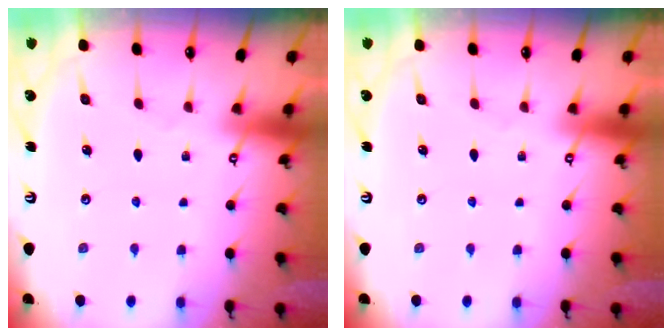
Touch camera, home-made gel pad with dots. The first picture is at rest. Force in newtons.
{"total": 0.0}